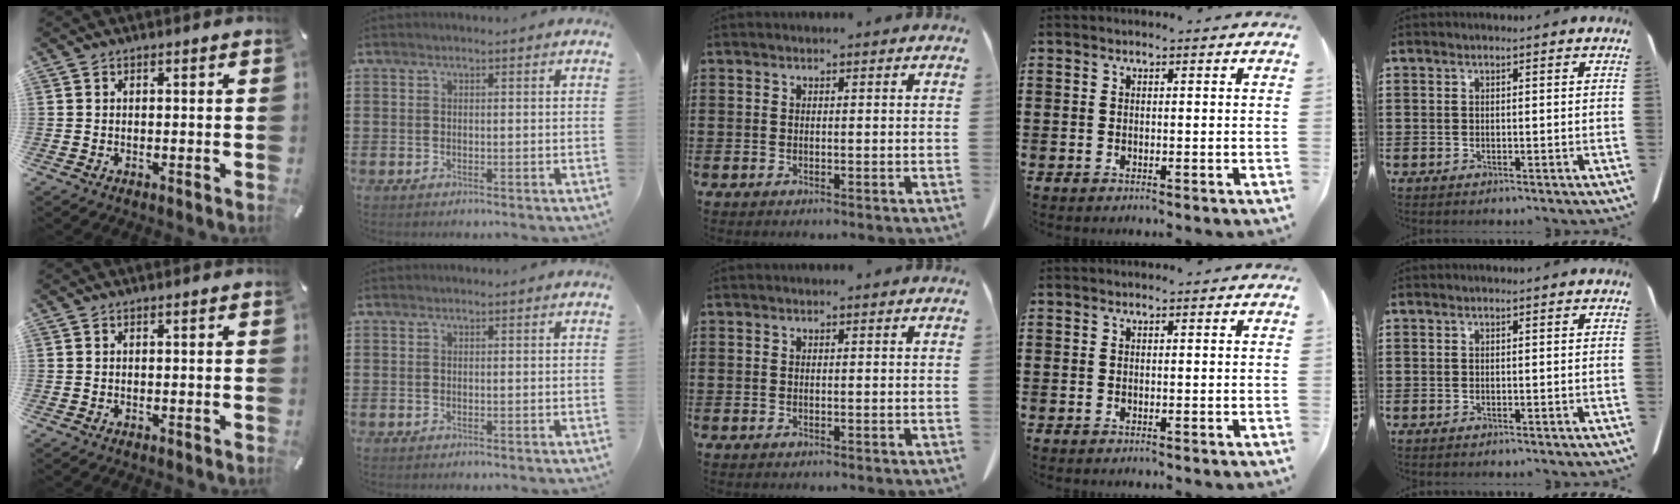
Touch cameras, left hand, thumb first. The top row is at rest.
{}